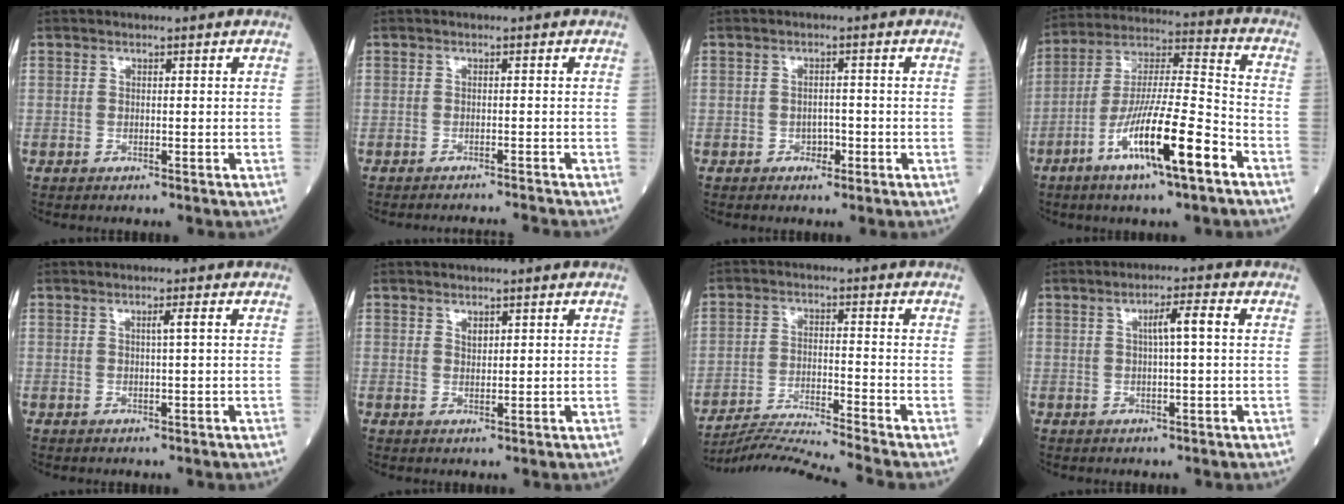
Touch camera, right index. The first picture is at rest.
{"total": 4.4, "force": [-4.1, -1.5, 0.2], "torque": [-0.001, -0.004, -0.054]}
{"total": 2.0, "force": [-0.9, 1.4, 1.1], "torque": [-0.012, 0.005, -0.013]}
{"total": 16.0, "force": [-7.8, 1.3, 14.0], "torque": [-0.262, -0.013, -0.138]}
{"total": 1.4, "force": [0.3, -0.3, 1.4], "torque": [-0.022, 0.001, 0.004]}
{"total": 1.2, "force": [0.7, 0.5, 0.7], "torque": [-0.014, -0.002, 0.014]}
{"total": 11.1, "force": [-10.3, -3.3, 2.7], "torque": [-0.036, -0.014, -0.179]}
{"total": 4.0, "force": [0.7, 0.0, 3.9], "torque": [-0.066, 0.008, 0.011]}